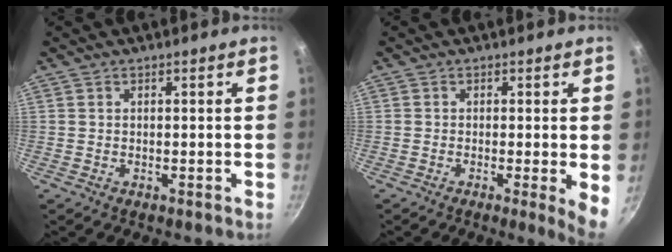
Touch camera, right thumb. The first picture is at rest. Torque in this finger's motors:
{"motor_torque": [-0.07, 0.33, -0.15, 0.15, 0.03]}